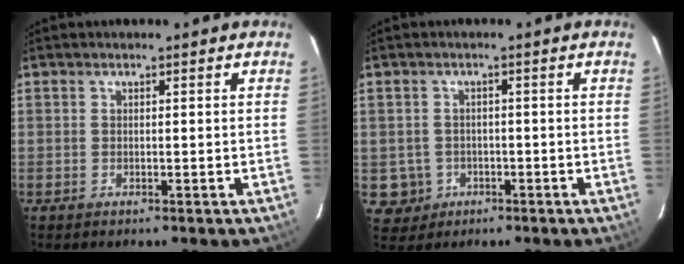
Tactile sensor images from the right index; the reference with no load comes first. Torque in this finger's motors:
{"motor_torque": [-0.34, 0.15, -0.99, -0.21]}